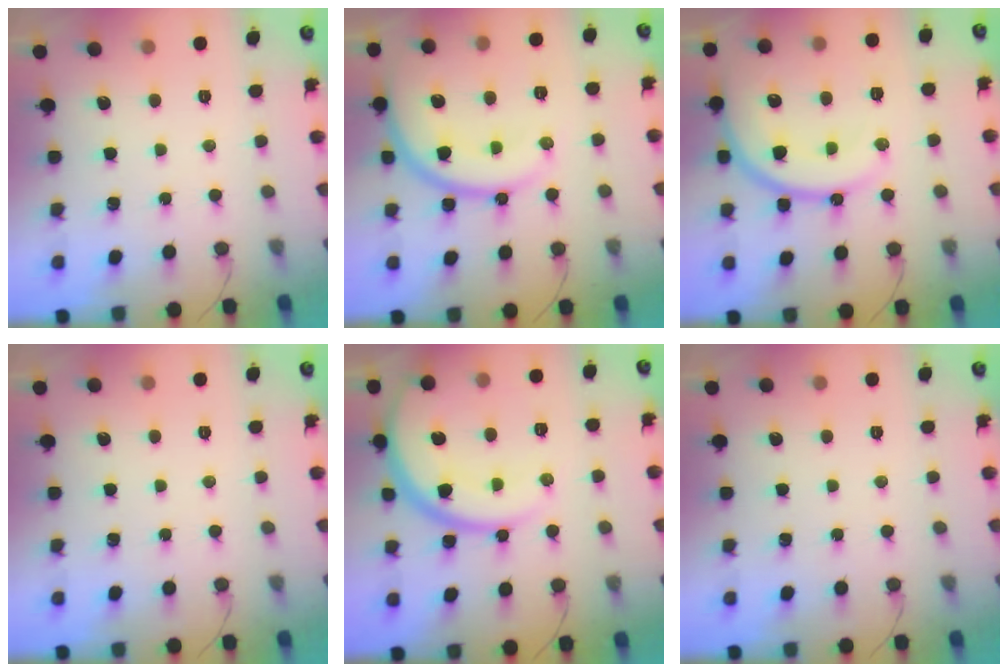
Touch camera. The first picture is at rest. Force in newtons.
{"total": 17.3, "press": 17.2, "slide": 1.3}
{"total": 18.5, "press": 18.1, "slide": 3.7}
{"total": 0.0}
{"total": 14.8, "press": 14.7, "slide": 1.2}
{"total": 0.0}